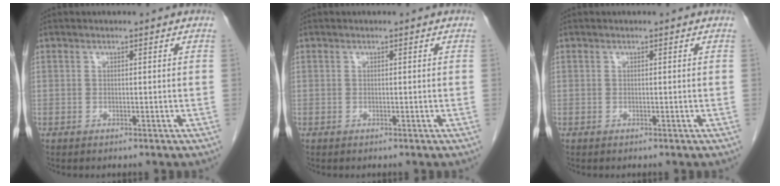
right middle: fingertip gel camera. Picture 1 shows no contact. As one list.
[{"total": 0.0}, {"total": 0.0}]